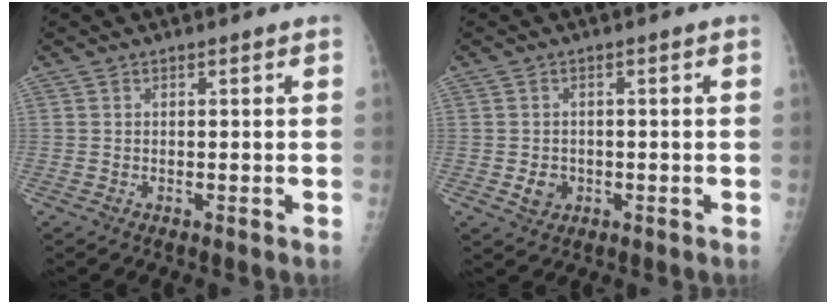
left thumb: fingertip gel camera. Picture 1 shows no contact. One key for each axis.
{"total": 3.0, "fx": -0.8, "fy": 2.6, "fz": 1.4, "tx": -0.012, "ty": 0.003, "tz": -0.007}